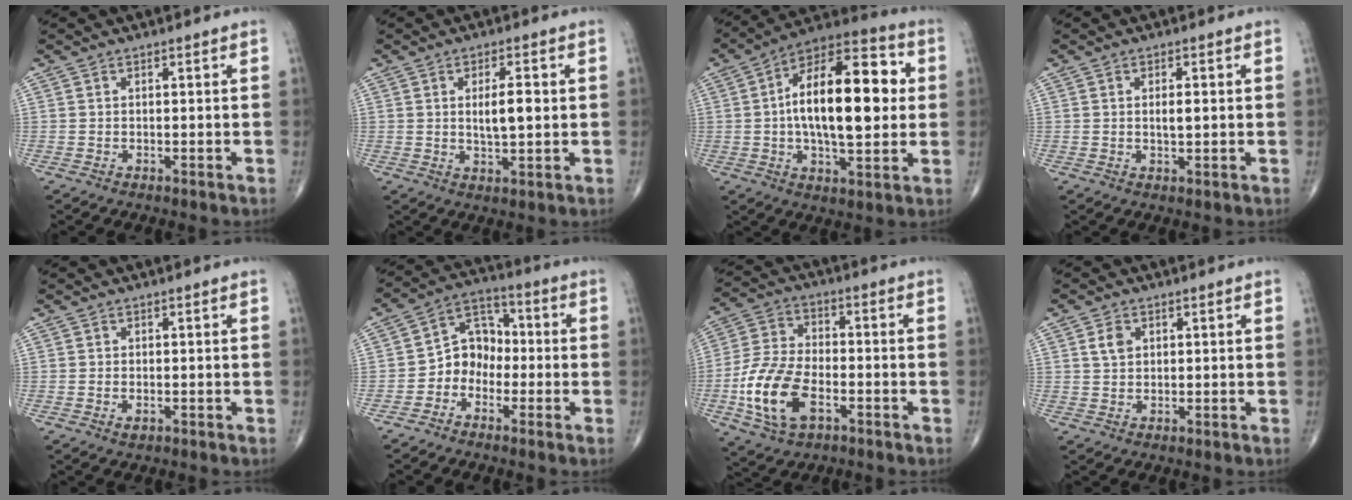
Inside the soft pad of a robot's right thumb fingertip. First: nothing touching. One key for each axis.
{"total": 5.8, "fx": 0.9, "fy": 2.0, "fz": 5.4, "tx": -0.084, "ty": -0.006, "tz": 0.017}
{"total": 22.1, "fx": 2.0, "fy": 9.8, "fz": 19.7, "tx": -0.300, "ty": 0.023, "tz": 0.022}
{"total": 2.6, "fx": 0.4, "fy": 1.0, "fz": 2.4, "tx": -0.040, "ty": -0.002, "tz": 0.006}
{"total": 1.2, "fx": -0.4, "fy": 0.7, "fz": 0.9, "tx": -0.015, "ty": 0.000, "tz": -0.004}
{"total": 7.8, "fx": -2.2, "fy": 6.4, "fz": 3.9, "tx": -0.031, "ty": 0.040, "tz": -0.059}
{"total": 14.0, "fx": -4.7, "fy": 7.9, "fz": 10.6, "tx": -0.217, "ty": 0.017, "tz": -0.088}
{"total": 2.9, "fx": 1.0, "fy": 2.1, "fz": 1.7, "tx": -0.025, "ty": -0.001, "tz": 0.020}